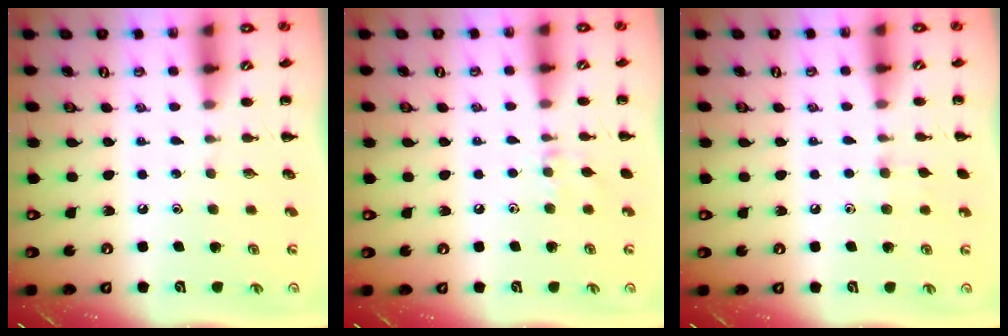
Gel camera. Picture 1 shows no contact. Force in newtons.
{"total": 6.3, "press": 6.0, "slide": 1.8}
{"total": 4.8, "press": 4.4, "slide": 2.0}